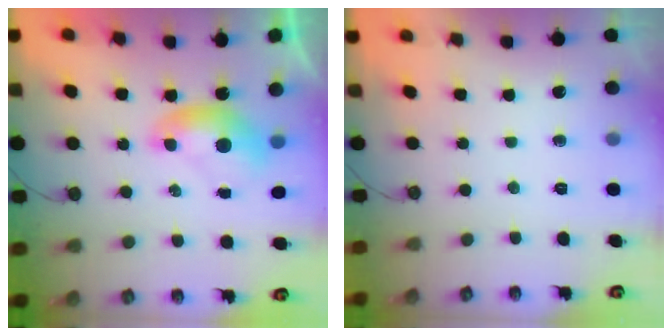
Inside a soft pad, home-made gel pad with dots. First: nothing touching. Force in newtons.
{"total": 0.0}